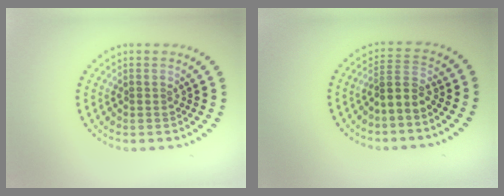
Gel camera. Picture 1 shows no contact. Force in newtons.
{"total": 2.4, "press": 2.0, "slide": 1.4}